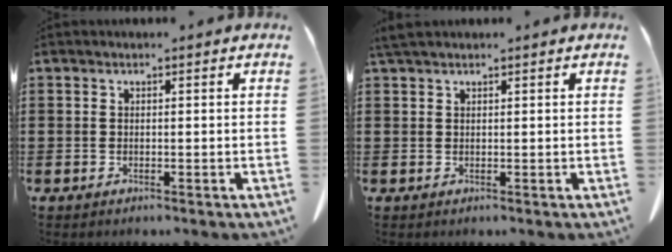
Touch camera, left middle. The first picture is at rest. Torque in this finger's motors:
{"motor_torque": [0.30, -0.18, 0.00, 0.02]}